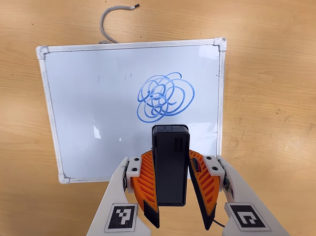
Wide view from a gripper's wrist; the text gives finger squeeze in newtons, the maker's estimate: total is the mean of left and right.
{"total": 6.5, "left": 5.5, "right": 7.5}